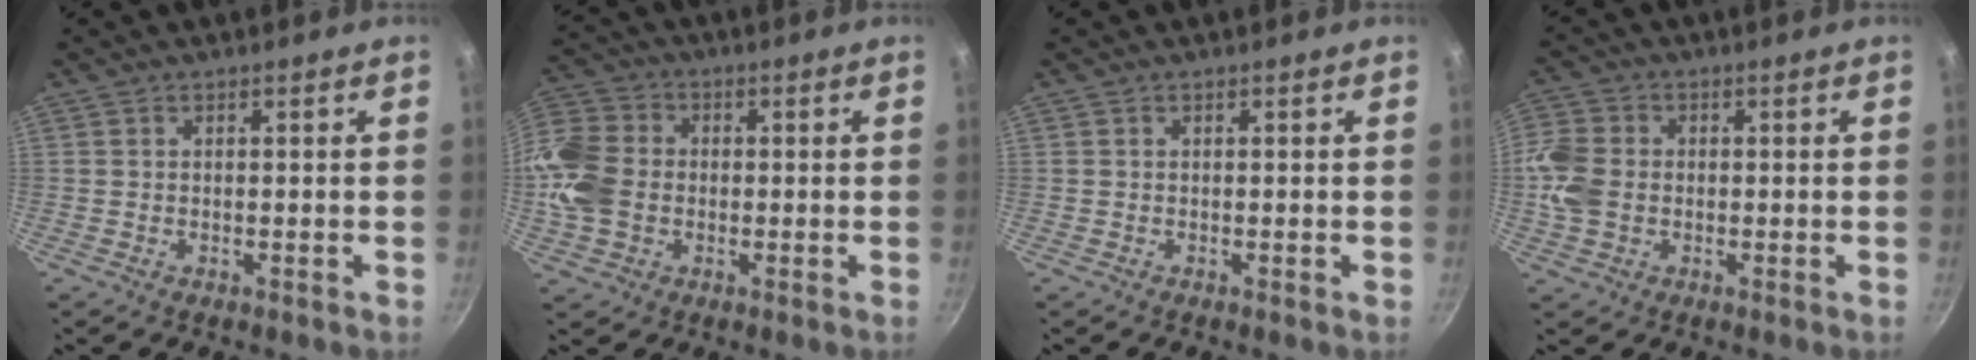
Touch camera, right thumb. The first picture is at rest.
{"total": 14.7, "force": [-1.2, 11.8, 8.6], "torque": [-0.177, 0.025, -0.038]}
{"total": 0.0}
{"total": 8.0, "force": [-0.7, 6.3, 4.8], "torque": [-0.093, 0.006, -0.028]}